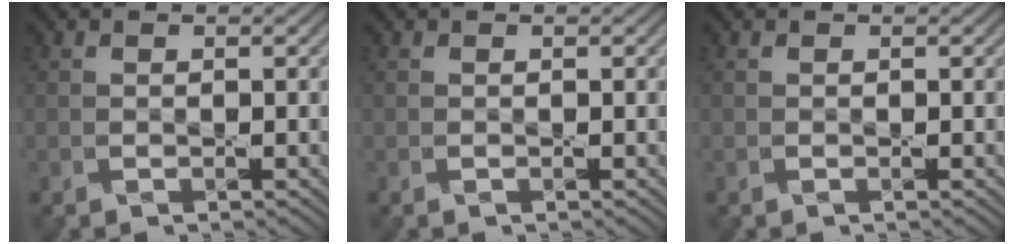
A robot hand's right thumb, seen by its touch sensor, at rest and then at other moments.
{"total": 0.0}
{"total": 0.0}